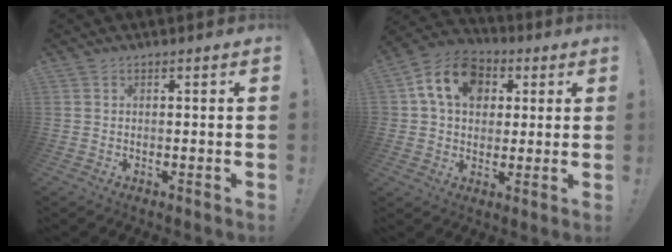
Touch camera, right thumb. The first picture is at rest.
{"total": 14.7, "force": [5.0, 11.0, 8.3], "torque": [-0.132, -0.001, 0.098]}